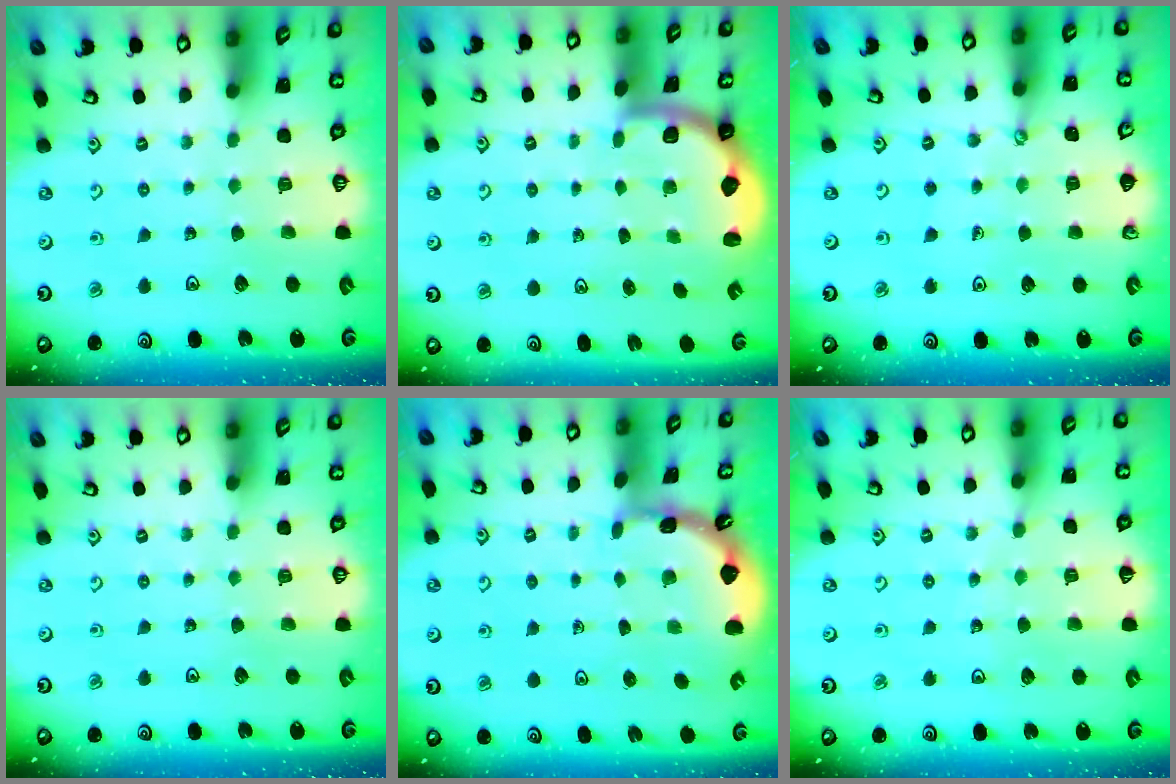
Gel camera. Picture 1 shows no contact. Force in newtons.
{"total": 2.0, "press": 2.0, "slide": 0.5}
{"total": 1.9, "press": 1.9, "slide": 0.1}
{"total": 0.0}
{"total": 1.7, "press": 1.7, "slide": 0.1}
{"total": 5.8, "press": 5.7, "slide": 0.8}